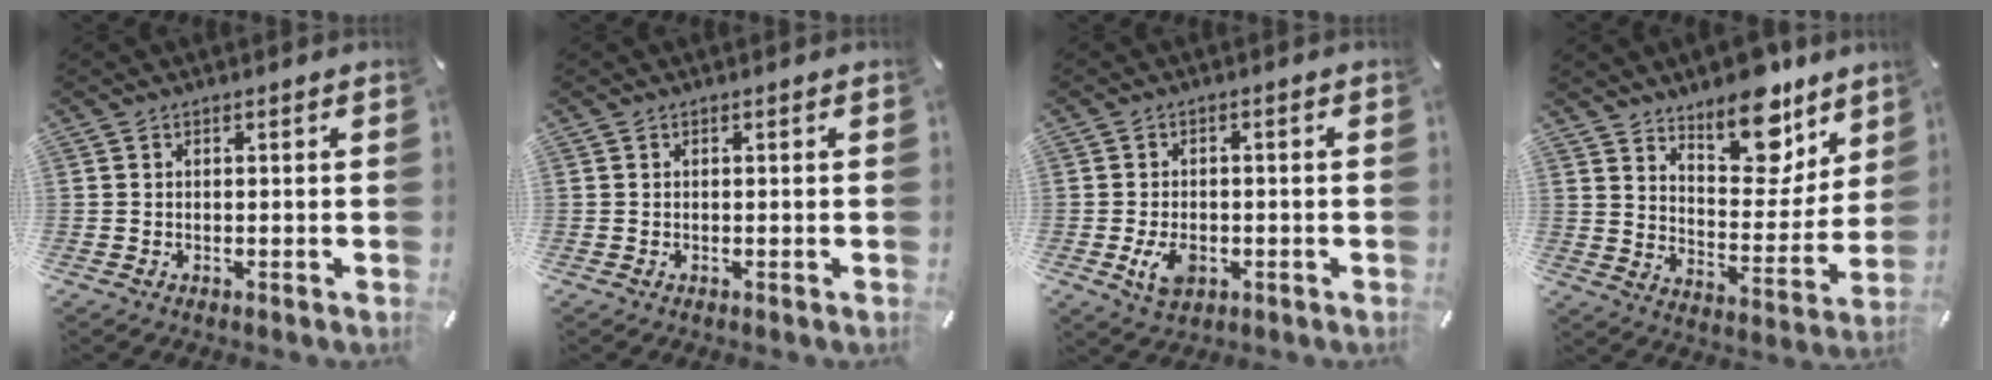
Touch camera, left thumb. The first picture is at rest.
{"total": 0.0}
{"total": 5.6, "force": [-1.6, 3.6, 3.9], "torque": [-0.091, 0.001, -0.031]}
{"total": 15.5, "force": [12.4, 6.9, 6.4], "torque": [-0.077, -0.097, 0.217]}